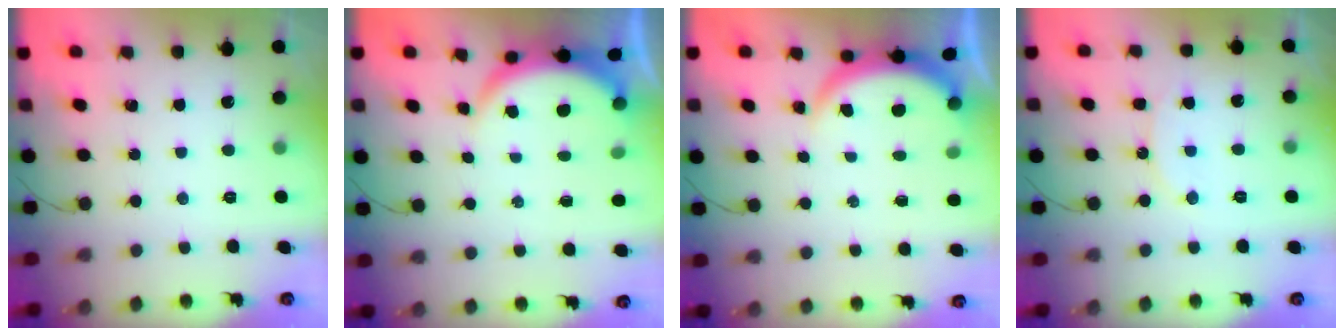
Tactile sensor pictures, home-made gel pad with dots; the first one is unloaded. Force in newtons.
{"total": 6.6, "press": 6.6, "slide": 1.0}
{"total": 3.9, "press": 3.9, "slide": 0.2}
{"total": 8.9, "press": 8.8, "slide": 0.9}